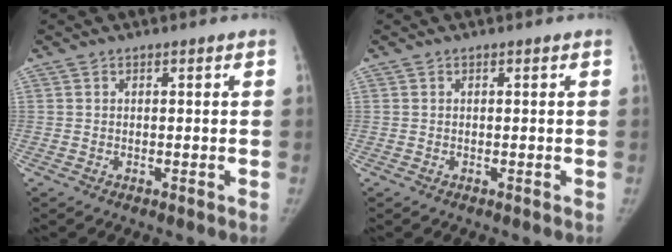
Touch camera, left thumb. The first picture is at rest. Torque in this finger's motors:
{"motor_torque": [0.06, 0.17, -0.33, 0.48, 0.07]}